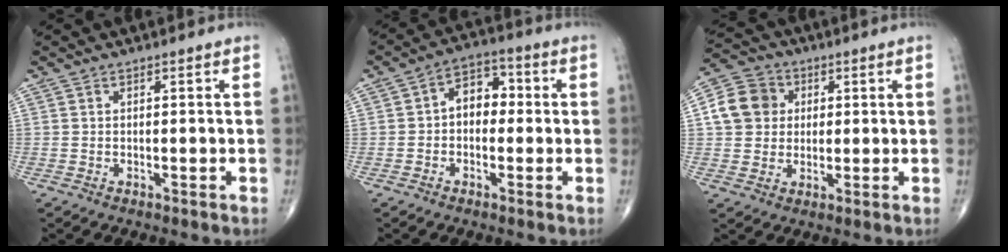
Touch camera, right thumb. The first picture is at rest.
{"total": 7.0, "force": [0.0, 4.9, 5.0], "torque": [-0.045, 0.028, -0.012]}
{"total": 9.4, "force": [1.6, 8.3, 4.0], "torque": [-0.058, 0.008, 0.018]}